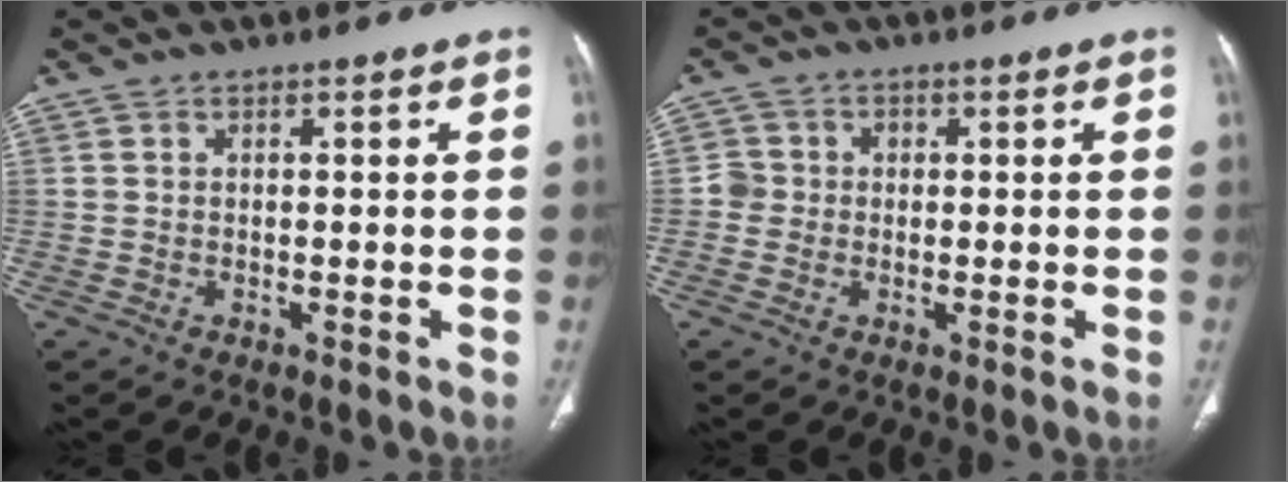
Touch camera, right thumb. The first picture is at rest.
{"total": 3.2, "force": [-0.2, 3.1, 0.6], "torque": [0.013, 0.010, -0.011]}